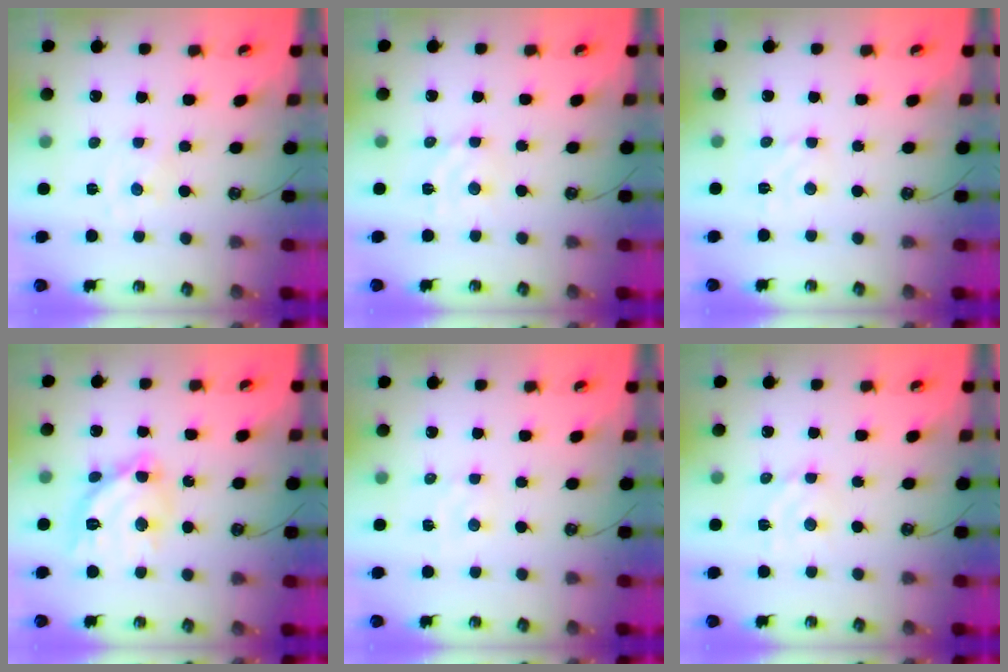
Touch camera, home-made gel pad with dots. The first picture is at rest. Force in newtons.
{"total": 4.3, "press": 4.3, "slide": 0.7}
{"total": 2.8, "press": 2.7, "slide": 0.4}
{"total": 14.0, "press": 13.9, "slide": 1.4}
{"total": 1.5, "press": 1.5, "slide": 0.3}
{"total": 4.3, "press": 4.3, "slide": 0.7}